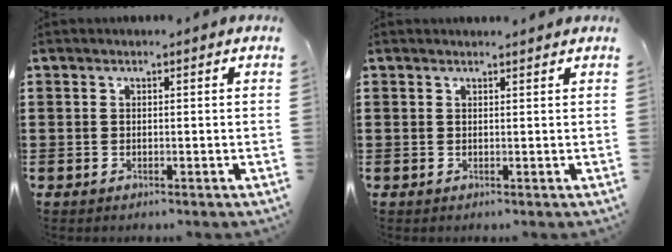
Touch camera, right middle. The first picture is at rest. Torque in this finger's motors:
{"motor_torque": [-0.89, -0.14, -0.25, -0.02]}